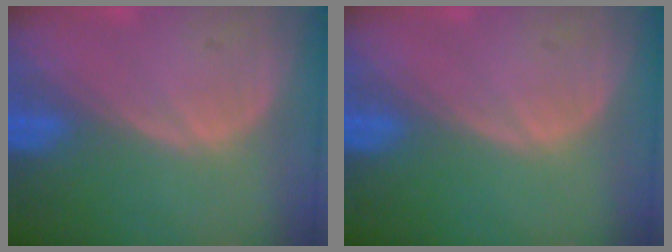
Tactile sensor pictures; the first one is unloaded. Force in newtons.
{"total": 0.0}